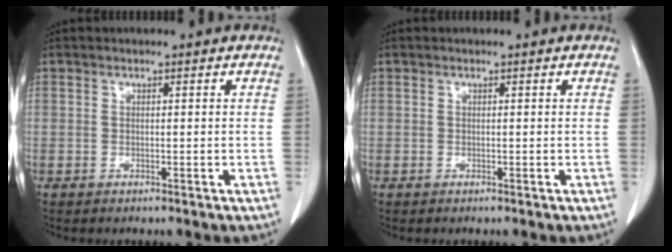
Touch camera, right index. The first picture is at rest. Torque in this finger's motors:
{"motor_torque": [0.00, 0.00, 0.00, 0.00]}